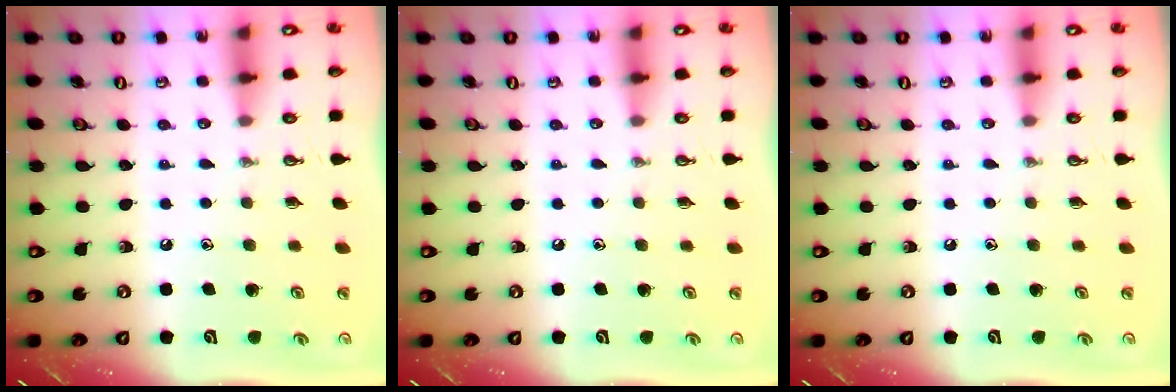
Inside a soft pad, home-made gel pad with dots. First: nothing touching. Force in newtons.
{"total": 0.0}
{"total": 0.0}